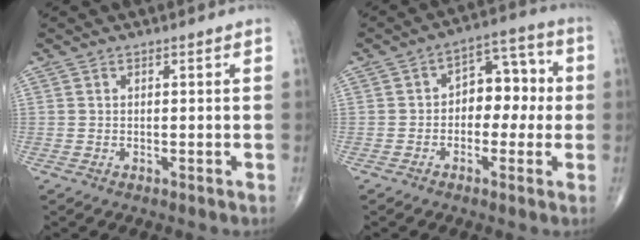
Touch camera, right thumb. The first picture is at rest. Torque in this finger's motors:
{"motor_torque": [0.02, 0.20, 0.42, 0.27, 0.08]}